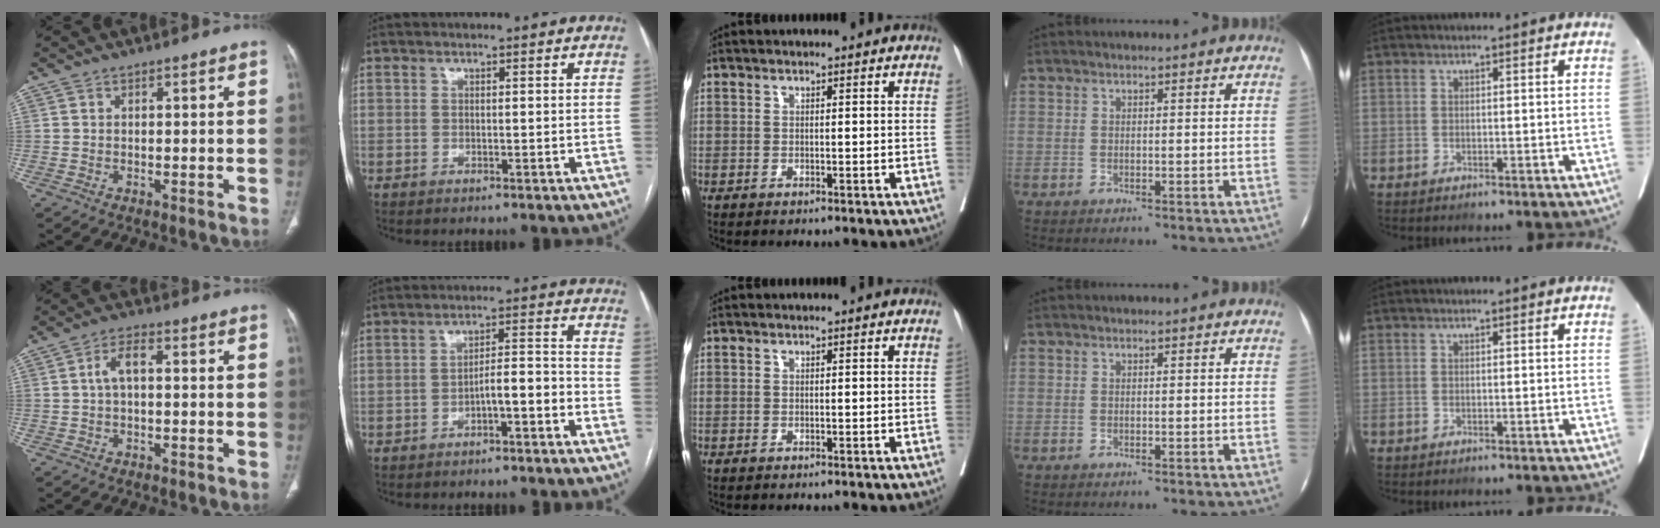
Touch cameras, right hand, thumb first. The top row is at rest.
{"thumb": {"total": 4.0, "force": [0.2, 1.9, 3.5], "torque": [-0.068, 0.015, -0.001]}, "index": {"total": 5.3, "force": [-2.7, 0.8, 4.4], "torque": [-0.067, 0.025, -0.040]}}